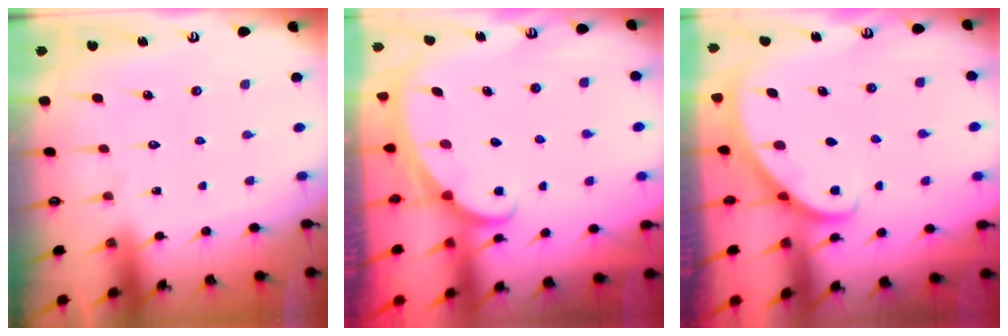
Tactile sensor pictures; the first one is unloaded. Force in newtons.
{"total": 2.0, "press": 2.0, "slide": 0.1}
{"total": 2.8, "press": 2.8, "slide": 0.2}